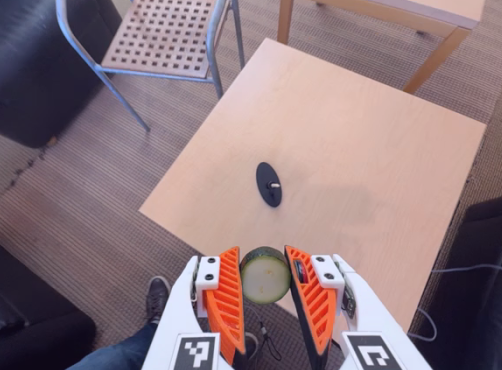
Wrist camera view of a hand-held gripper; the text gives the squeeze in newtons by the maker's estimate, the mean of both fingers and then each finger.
{"total": 9.6, "left": 9.8, "right": 9.5}